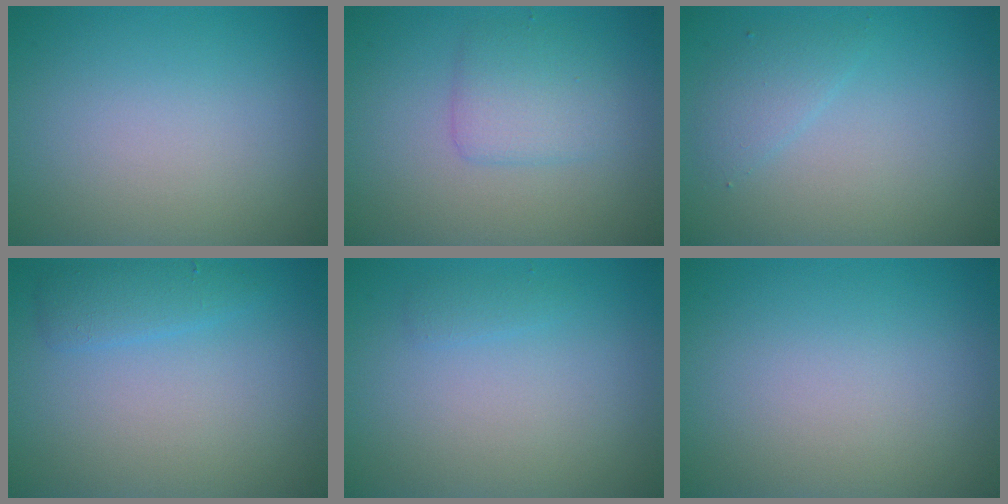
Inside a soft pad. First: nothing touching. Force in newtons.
{"total": 2.7, "press": 2.7, "slide": 0.1}
{"total": 1.6, "press": 1.6, "slide": 0.3}
{"total": 1.8, "press": 1.8, "slide": 0.2}
{"total": 0.7, "press": 0.7, "slide": 0.1}
{"total": 0.0}